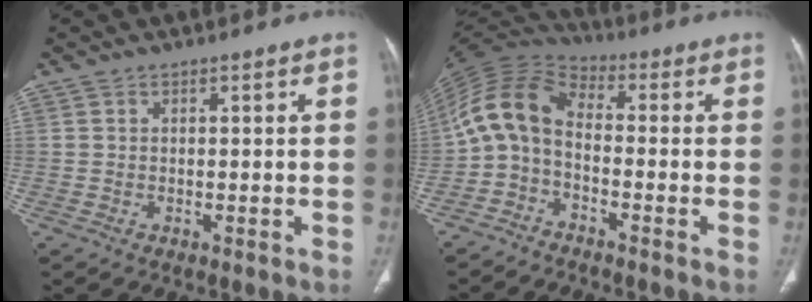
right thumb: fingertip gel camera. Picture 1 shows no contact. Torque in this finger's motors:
{"motor_torque": [1.10, 1.90, 1.40, -0.95, 0.29]}